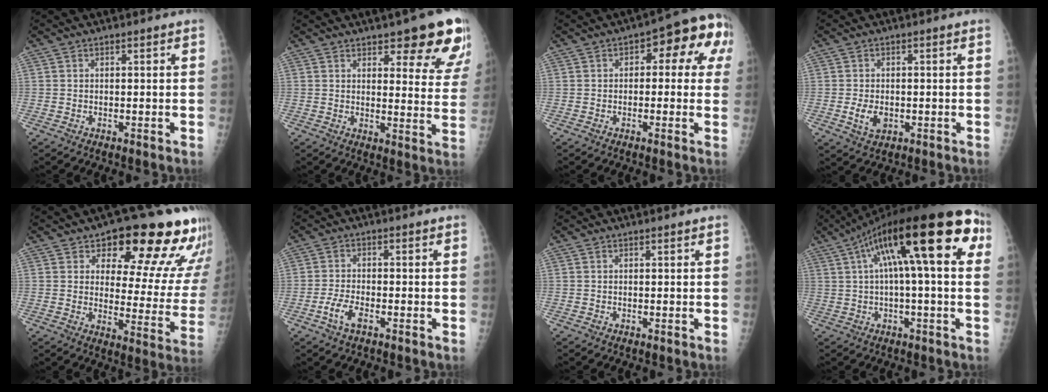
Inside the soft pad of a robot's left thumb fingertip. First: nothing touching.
{"total": 14.3, "force": [9.1, 4.5, 10.1], "torque": [-0.079, -0.050, 0.104]}
{"total": 9.4, "force": [1.4, 5.0, 7.9], "torque": [-0.053, 0.040, 0.003]}
{"total": 4.0, "force": [-1.1, 2.7, 2.8], "torque": [-0.047, -0.002, -0.014]}
{"total": 19.7, "force": [13.1, 7.9, 12.3], "torque": [-0.104, -0.077, 0.162]}
{"total": 3.9, "force": [-2.2, 1.5, 2.9], "torque": [-0.067, 0.012, -0.043]}
{"total": 0.0}
{"total": 22.7, "force": [6.1, 6.4, 20.9], "torque": [-0.324, 0.048, 0.087]}